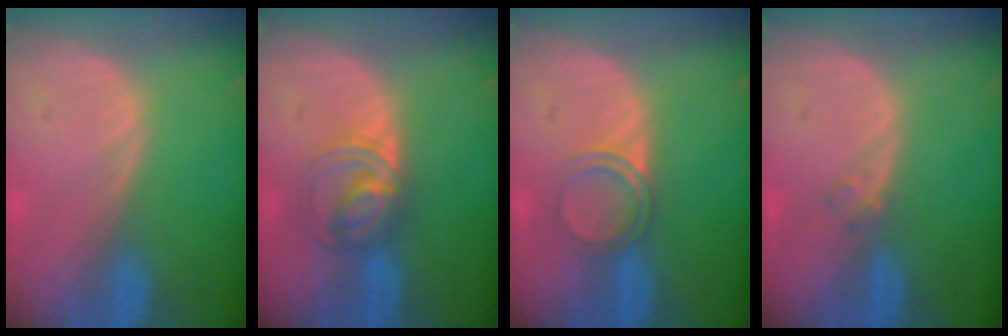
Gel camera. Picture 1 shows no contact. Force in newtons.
{"total": 5.5, "press": 5.5, "slide": 0.6}
{"total": 3.6, "press": 3.3, "slide": 1.2}
{"total": 1.0, "press": 1.0, "slide": 0.2}